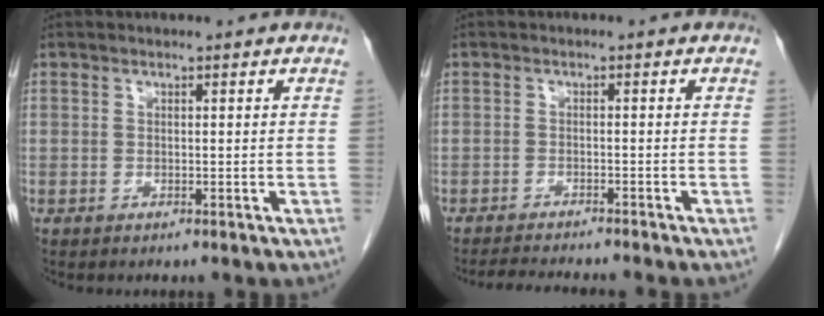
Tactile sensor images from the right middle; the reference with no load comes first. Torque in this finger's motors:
{"motor_torque": [0.35, -0.29, 0.02, 0.02]}